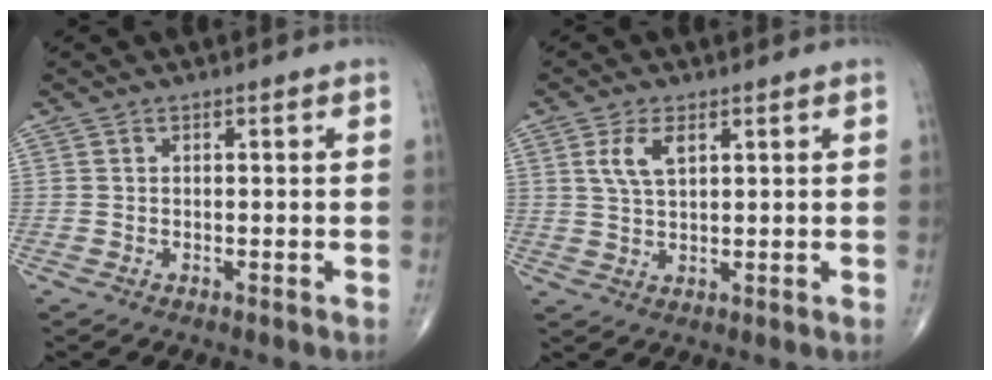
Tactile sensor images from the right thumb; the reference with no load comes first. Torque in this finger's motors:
{"motor_torque": [0.02, 0.01, 0.56, 0.33, 0.14]}